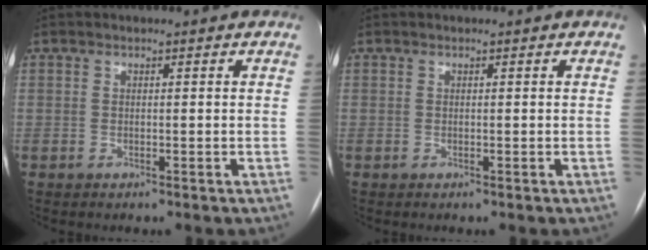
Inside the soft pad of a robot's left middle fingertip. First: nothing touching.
{"total": 0.0}